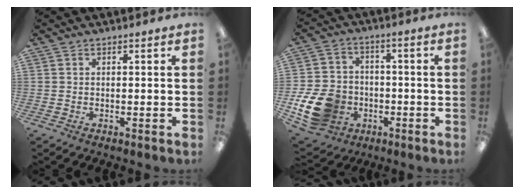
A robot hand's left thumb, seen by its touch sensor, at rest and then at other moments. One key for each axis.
{"total": 14.2, "fx": -4.8, "fy": 11.3, "fz": 7.0, "tx": -0.152, "ty": 0.031, "tz": -0.080}